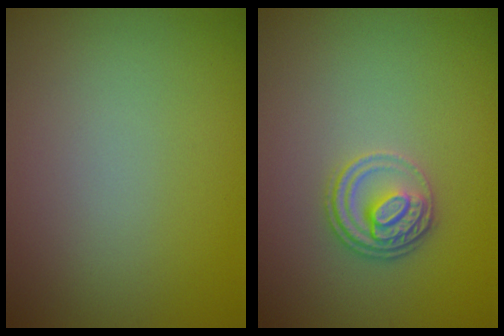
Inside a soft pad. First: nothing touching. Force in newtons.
{"total": 2.7, "press": 2.5, "slide": 1.0}